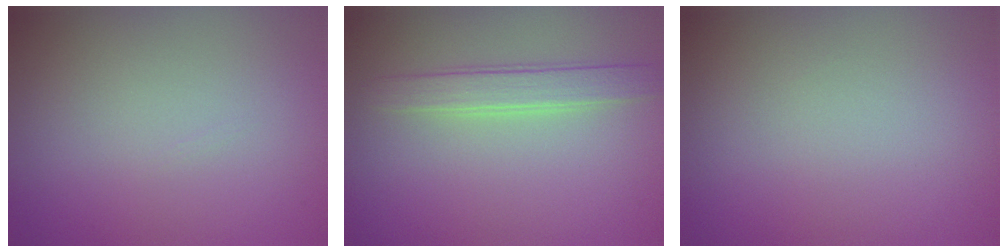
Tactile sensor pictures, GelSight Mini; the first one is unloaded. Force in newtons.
{"total": 2.4, "press": 2.4, "slide": 0.1}
{"total": 0.0}